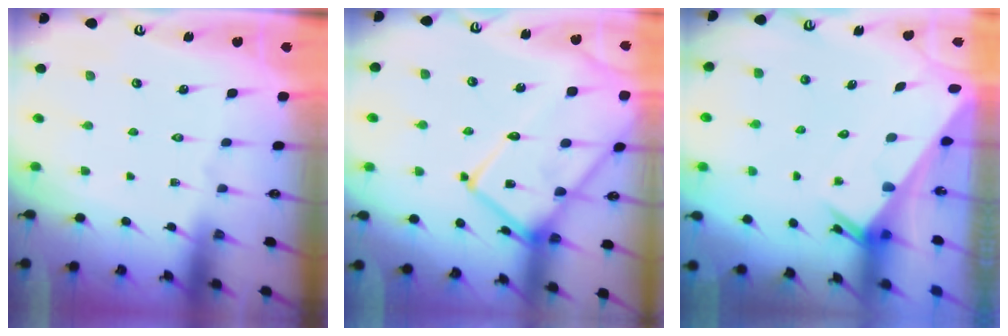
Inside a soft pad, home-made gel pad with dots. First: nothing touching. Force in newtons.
{"total": 19.0, "press": 18.9, "slide": 1.4}
{"total": 2.6, "press": 2.6, "slide": 0.1}